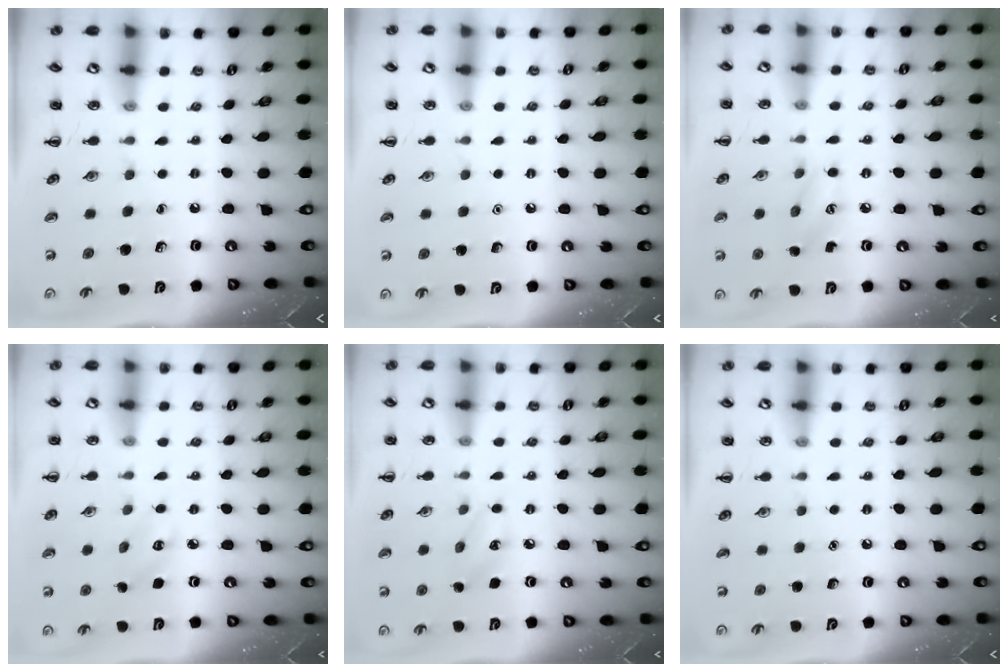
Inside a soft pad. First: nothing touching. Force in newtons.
{"total": 1.5, "press": 1.5, "slide": 0.1}
{"total": 7.0, "press": 6.8, "slide": 1.6}
{"total": 3.3, "press": 3.2, "slide": 0.8}
{"total": 5.8, "press": 5.5, "slide": 1.6}
{"total": 1.4, "press": 1.4, "slide": 0.1}